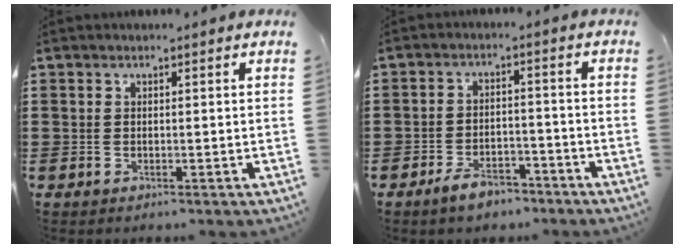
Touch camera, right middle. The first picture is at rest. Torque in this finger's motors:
{"motor_torque": [1.20, -0.14, 0.35, 0.14]}